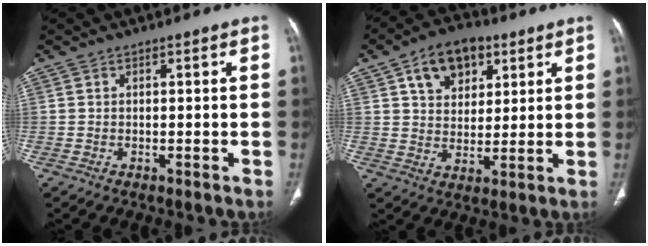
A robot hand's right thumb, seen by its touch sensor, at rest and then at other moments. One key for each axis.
{"total": 11.4, "fx": 5.2, "fy": 7.7, "fz": 6.6, "tx": -0.070, "ty": -0.011, "tz": 0.085}